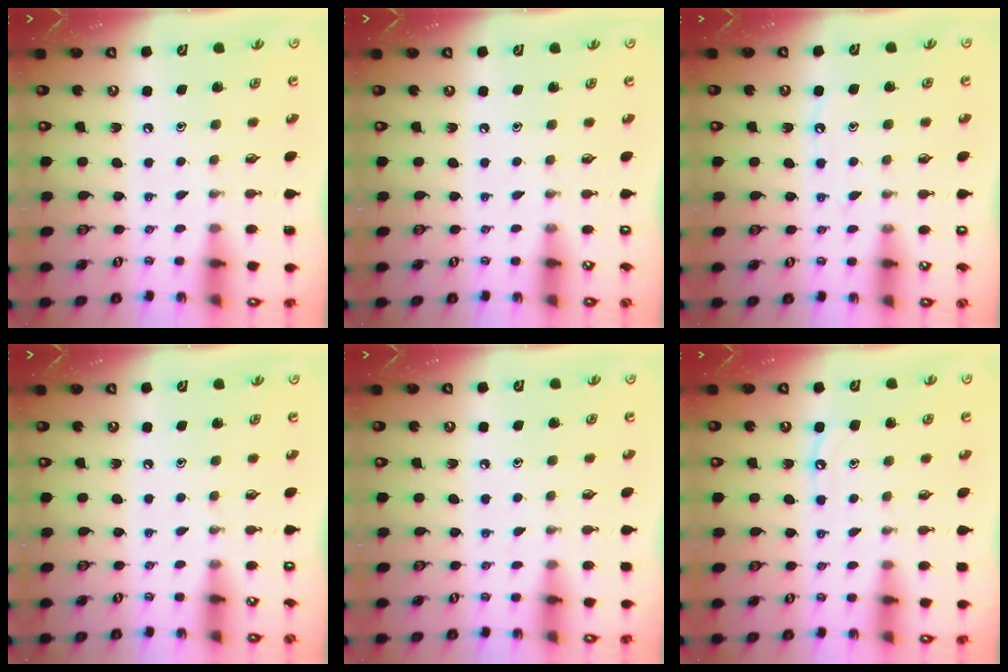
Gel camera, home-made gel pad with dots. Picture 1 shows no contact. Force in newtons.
{"total": 0.0}
{"total": 7.7, "press": 7.7, "slide": 0.4}
{"total": 0.0}
{"total": 3.5, "press": 3.4, "slide": 0.5}
{"total": 4.9, "press": 4.9, "slide": 0.5}